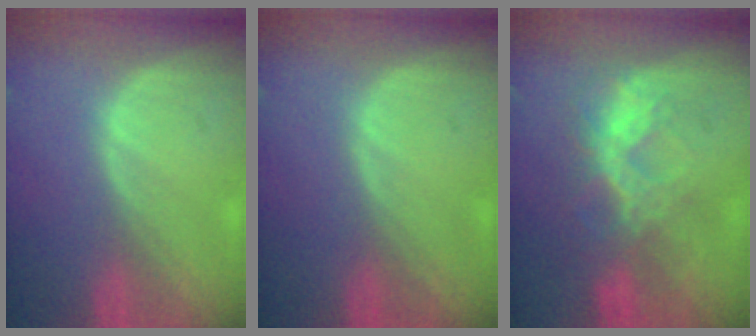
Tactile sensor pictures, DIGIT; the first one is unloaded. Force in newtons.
{"total": 0.0}
{"total": 6.5, "press": 6.5, "slide": 0.3}